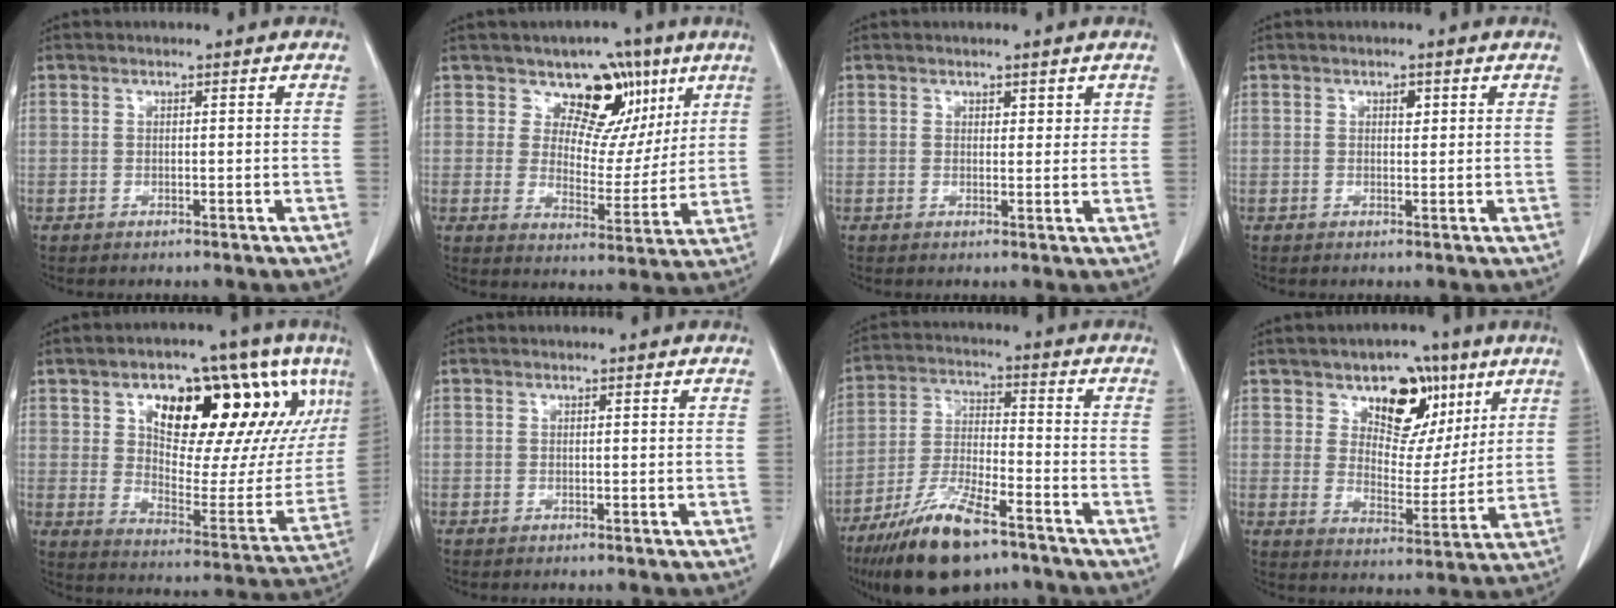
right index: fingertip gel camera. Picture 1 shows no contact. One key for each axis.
{"total": 9.6, "fx": 5.7, "fy": 6.4, "fz": 4.2, "tx": -0.037, "ty": 0.005, "tz": 0.087}
{"total": 1.8, "fx": 1.1, "fy": 1.0, "fz": 1.0, "tx": -0.007, "ty": -0.002, "tz": 0.017}
{"total": 1.1, "fx": 0.5, "fy": 0.6, "fz": 0.8, "tx": -0.010, "ty": -0.001, "tz": 0.006}
{"total": 25.8, "fx": 11.9, "fy": 11.1, "fz": 20.0, "tx": -0.292, "ty": 0.040, "tz": 0.190}
{"total": 0.0}
{"total": 14.1, "fx": -9.7, "fy": 3.5, "fz": 9.7, "tx": -0.189, "ty": -0.022, "tz": -0.175}
{"total": 10.7, "fx": 5.9, "fy": 6.7, "fz": 6.0, "tx": -0.078, "ty": 0.011, "tz": 0.096}